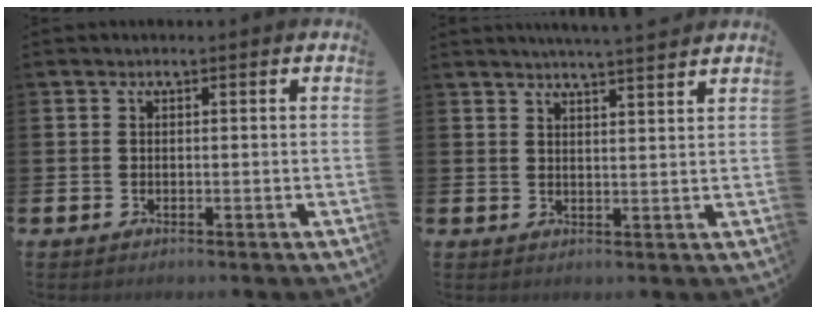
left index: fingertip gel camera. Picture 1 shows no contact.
{"total": 4.1, "force": [4.0, -0.8, 0.5], "torque": [-0.016, -0.021, 0.072]}